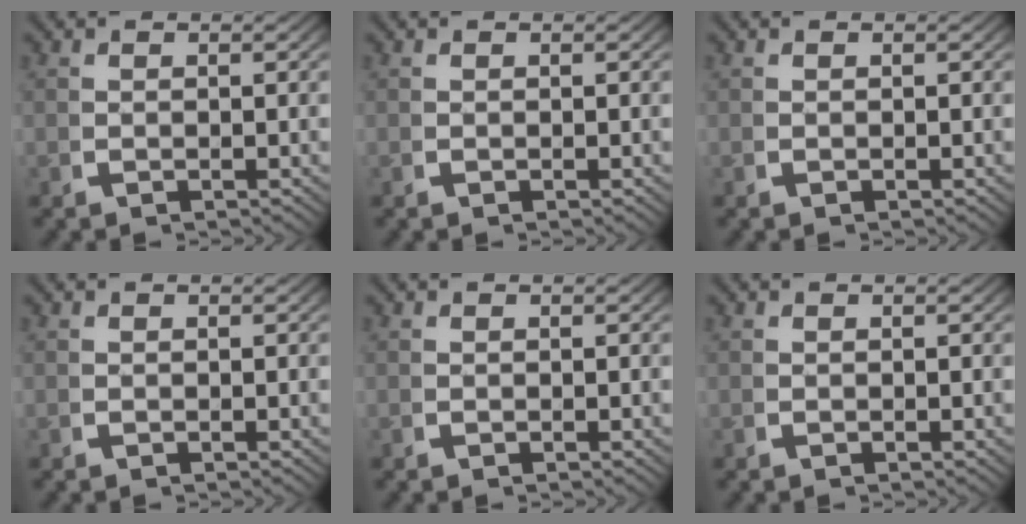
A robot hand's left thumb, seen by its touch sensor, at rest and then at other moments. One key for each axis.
{"total": 0.0}
{"total": 0.0}
{"total": 0.0}
{"total": 0.0}
{"total": 0.0}